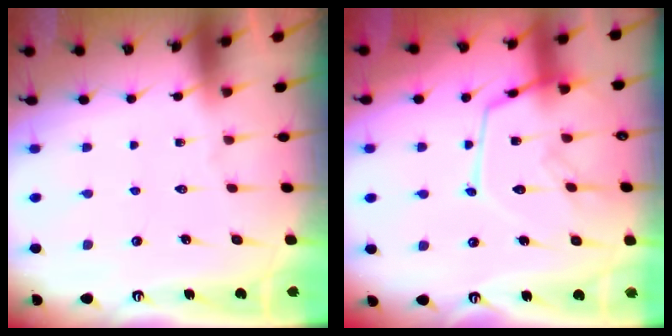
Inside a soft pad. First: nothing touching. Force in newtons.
{"total": 15.6, "press": 15.5, "slide": 1.3}